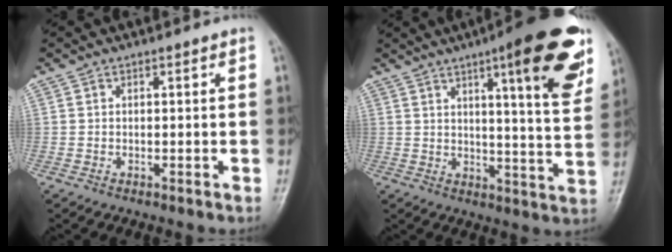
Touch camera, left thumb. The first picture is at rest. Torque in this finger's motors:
{"motor_torque": [0.26, -0.45, 2.12, -0.63, 0.32]}